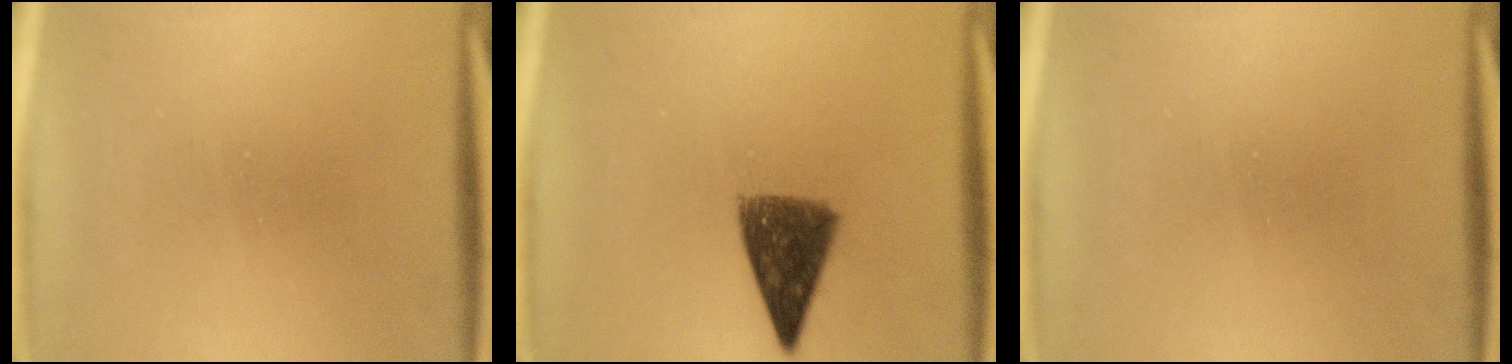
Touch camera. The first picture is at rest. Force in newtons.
{"total": 8.4}
{"total": 0.0}